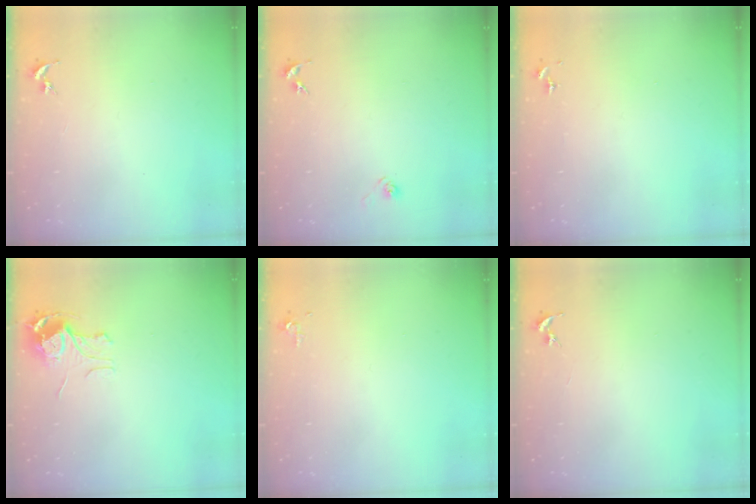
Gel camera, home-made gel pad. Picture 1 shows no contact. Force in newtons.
{"total": 3.2, "press": 3.0, "slide": 1.3}
{"total": 0.0}
{"total": 8.1, "press": 8.1, "slide": 0.7}
{"total": 3.6, "press": 3.6, "slide": 0.5}
{"total": 0.0}